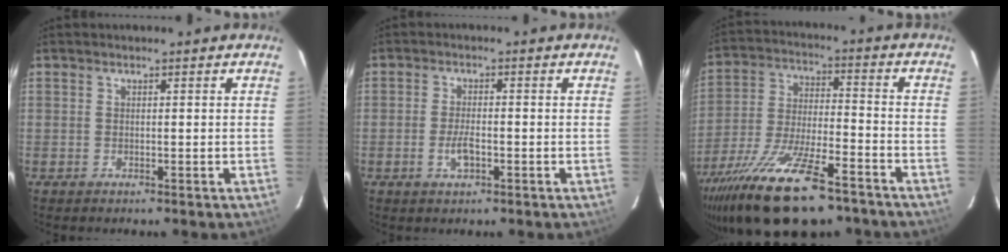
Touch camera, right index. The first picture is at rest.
{"total": 3.4, "force": [-1.4, 1.4, 2.8], "torque": [-0.058, -0.004, -0.024]}
{"total": 22.9, "force": [-16.2, 7.1, 14.5], "torque": [-0.289, -0.050, -0.269]}